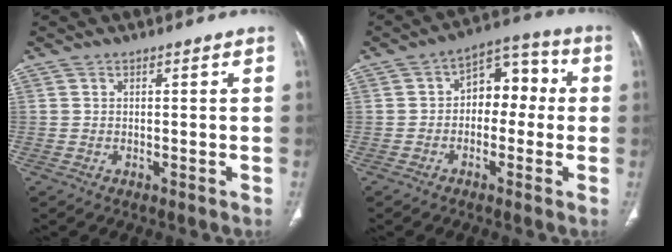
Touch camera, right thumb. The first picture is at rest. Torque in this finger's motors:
{"motor_torque": [0.39, -0.15, 0.11, 0.22, 0.13]}